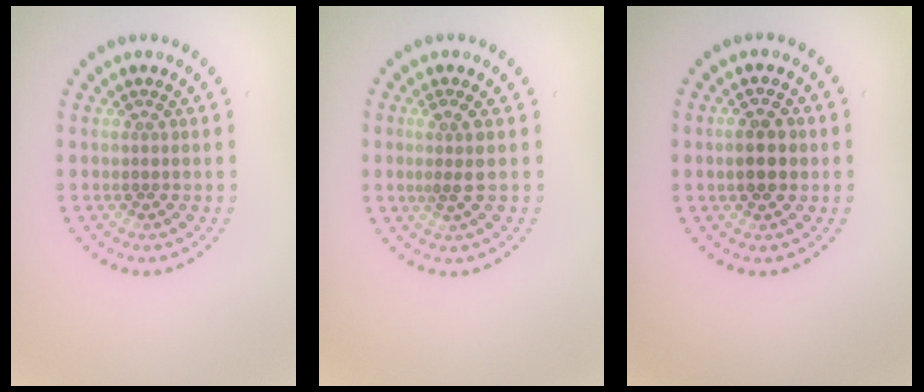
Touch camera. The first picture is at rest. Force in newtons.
{"total": 1.8, "press": 1.5, "slide": 1.1}
{"total": 2.7, "press": 2.7, "slide": 0.2}